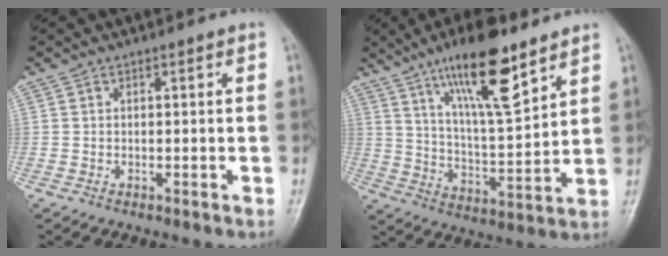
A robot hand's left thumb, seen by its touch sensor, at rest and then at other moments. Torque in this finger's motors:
{"motor_torque": [1.17, 0.03, 1.67, -1.10, 0.49]}